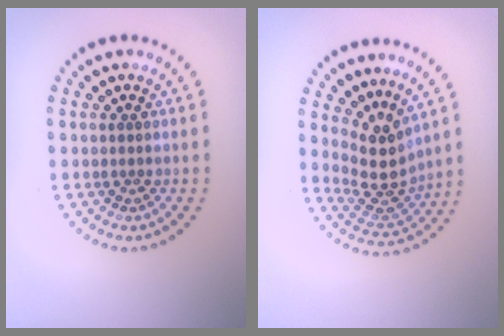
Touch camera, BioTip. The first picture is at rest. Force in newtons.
{"total": 3.8, "press": 2.7, "slide": 2.7}